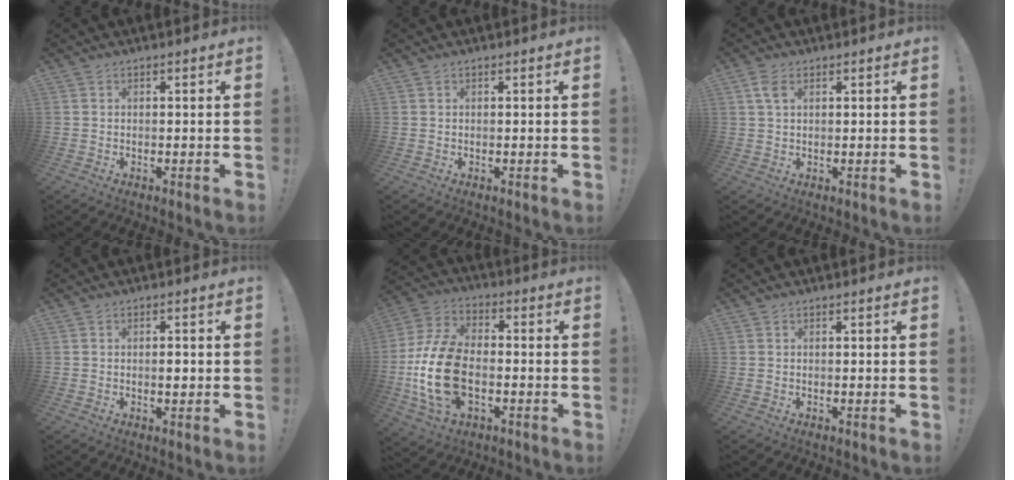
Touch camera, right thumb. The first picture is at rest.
{"total": 0.0}
{"total": 3.9, "force": [1.6, 2.1, 2.9], "torque": [-0.055, 0.001, 0.030]}
{"total": 1.8, "force": [-0.4, 0.8, 1.6], "torque": [-0.017, -0.002, -0.010]}
{"total": 19.5, "force": [-4.0, 12.1, 14.8], "torque": [-0.284, 0.020, -0.058]}
{"total": 0.0}